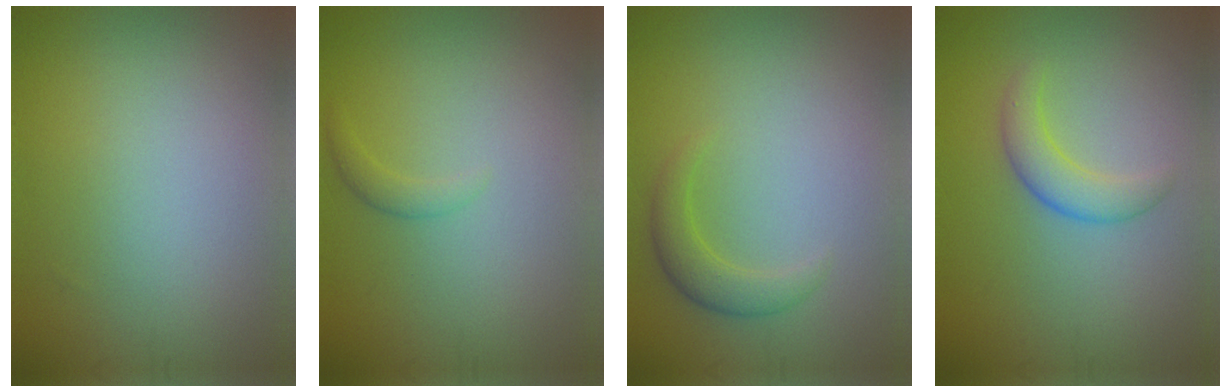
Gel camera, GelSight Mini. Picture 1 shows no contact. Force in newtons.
{"total": 1.1, "press": 1.1, "slide": 0.1}
{"total": 2.3, "press": 2.2, "slide": 0.1}
{"total": 2.7, "press": 2.7, "slide": 0.1}